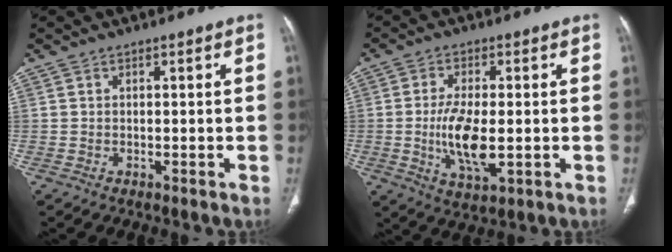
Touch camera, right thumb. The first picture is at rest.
{"total": 9.9, "force": [-1.1, 4.0, 9.0], "torque": [-0.173, -0.012, -0.016]}